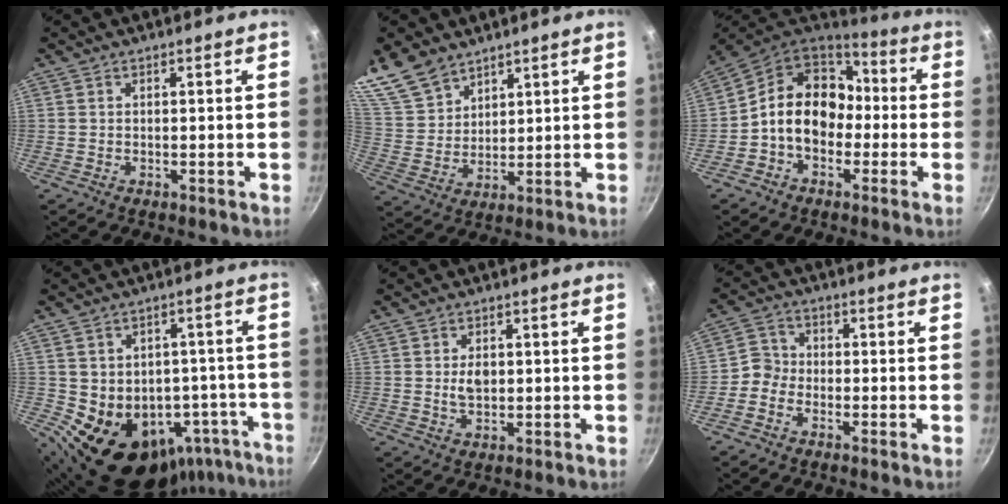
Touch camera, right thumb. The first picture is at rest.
{"total": 12.9, "force": [9.7, 7.2, 4.4], "torque": [-0.072, -0.030, 0.207]}
{"total": 14.8, "force": [-1.2, 11.6, 9.1], "torque": [-0.110, 0.049, -0.036]}
{"total": 19.5, "force": [-8.0, 14.9, 9.8], "torque": [-0.099, 0.039, -0.076]}
{"total": 3.3, "force": [0.4, 2.1, 2.4], "torque": [-0.032, -0.002, 0.009]}
{"total": 4.2, "force": [-2.1, 3.3, 1.4], "torque": [-0.009, 0.028, -0.053]}